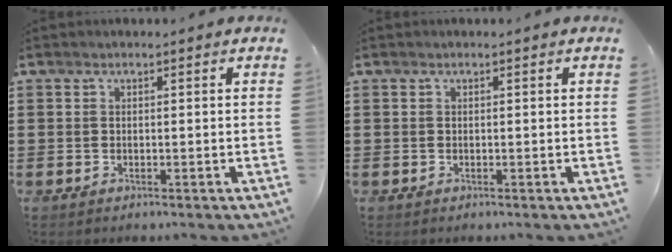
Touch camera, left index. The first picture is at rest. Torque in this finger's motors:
{"motor_torque": [-0.04, -0.01, 0.00, -0.01]}